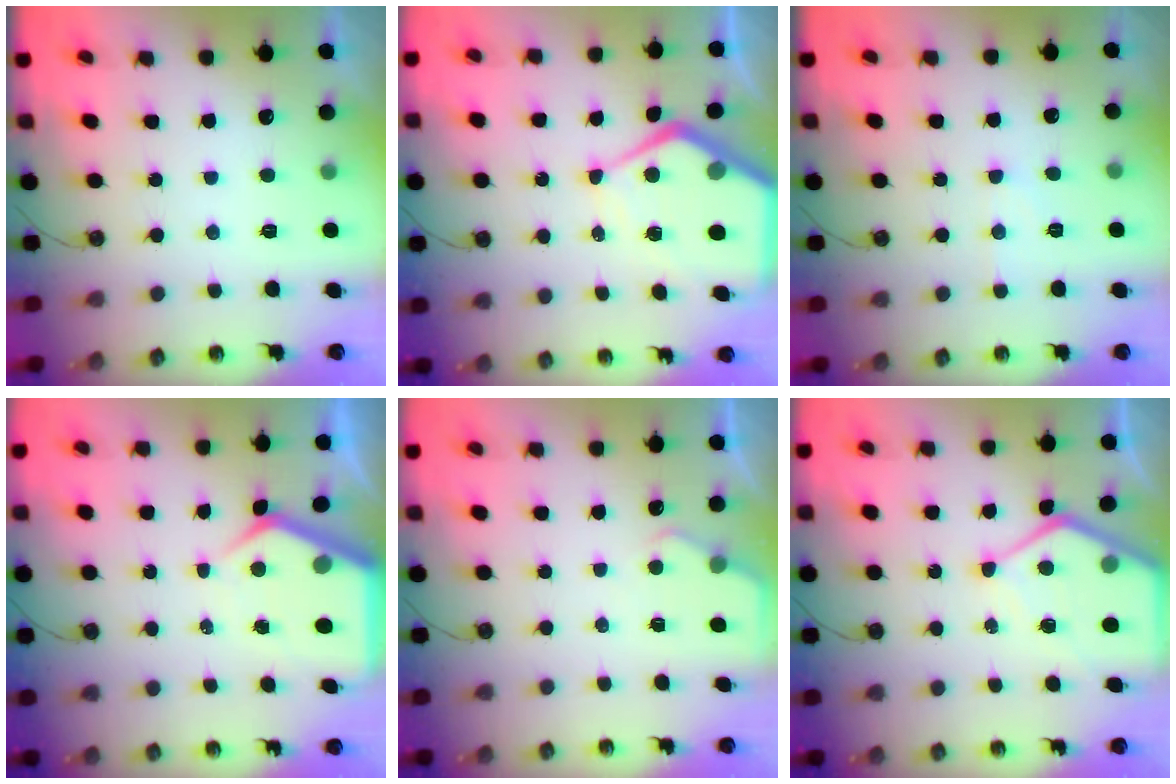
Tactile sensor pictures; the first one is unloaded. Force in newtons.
{"total": 13.8, "press": 13.7, "slide": 1.3}
{"total": 5.3, "press": 5.2, "slide": 0.6}
{"total": 7.2, "press": 7.2, "slide": 0.6}
{"total": 3.2, "press": 3.1, "slide": 0.5}
{"total": 11.0, "press": 11.0, "slide": 0.9}